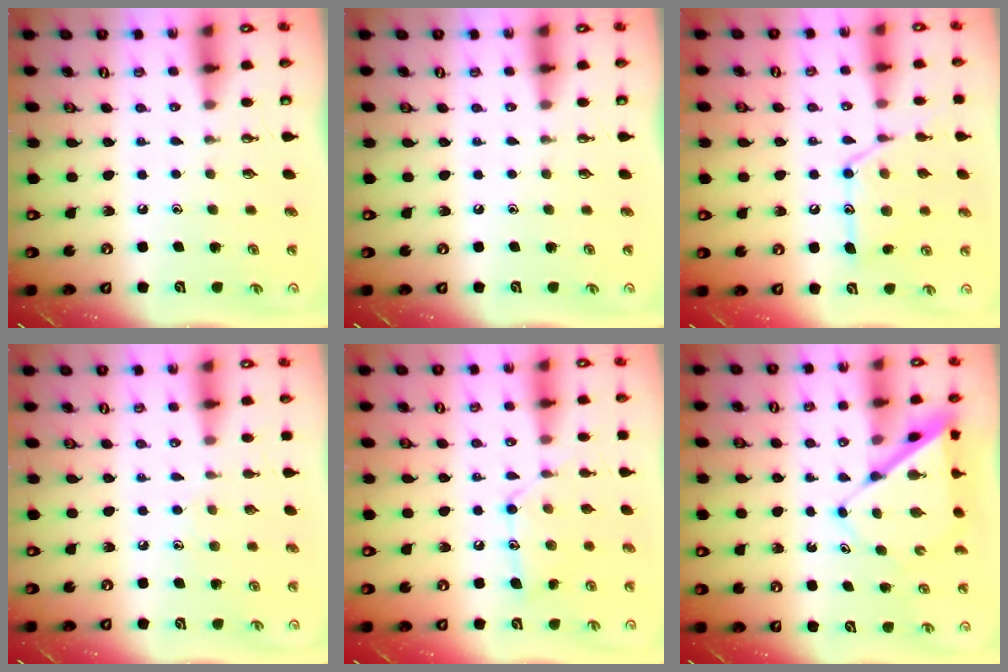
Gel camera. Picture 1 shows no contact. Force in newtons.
{"total": 0.0}
{"total": 14.4, "press": 14.3, "slide": 1.1}
{"total": 6.1, "press": 6.1, "slide": 0.6}
{"total": 12.1, "press": 12.0, "slide": 0.7}
{"total": 7.9, "press": 7.9, "slide": 0.7}